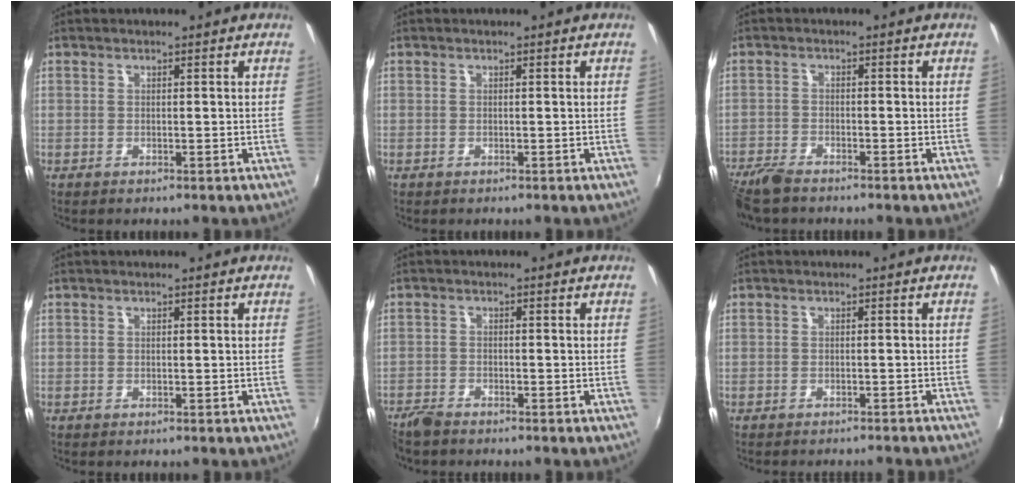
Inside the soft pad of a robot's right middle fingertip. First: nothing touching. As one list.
[{"total": 0.0}, {"total": 6.4, "force": [-5.5, 1.6, 2.8], "torque": [-0.081, -0.025, -0.108]}, {"total": 0.0}, {"total": 3.4, "force": [-3.1, 0.9, 1.0], "torque": [-0.033, -0.011, -0.065]}, {"total": 4.7, "force": [-4.4, 0.5, 1.7], "torque": [-0.042, -0.012, -0.063]}]